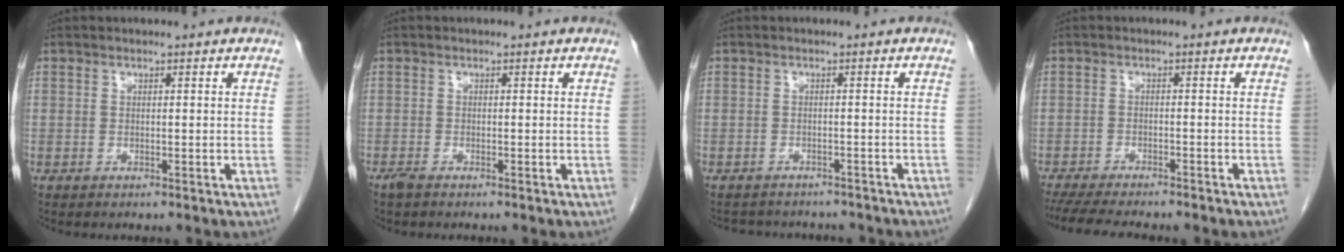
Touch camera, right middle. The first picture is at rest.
{"total": 1.1, "force": [-0.9, 0.2, 0.6], "torque": [-0.019, -0.004, -0.017]}
{"total": 8.1, "force": [-7.4, 2.8, 1.7], "torque": [-0.028, 0.008, -0.083]}
{"total": 10.8, "force": [-9.3, 1.6, 5.3], "torque": [-0.078, -0.011, -0.133]}